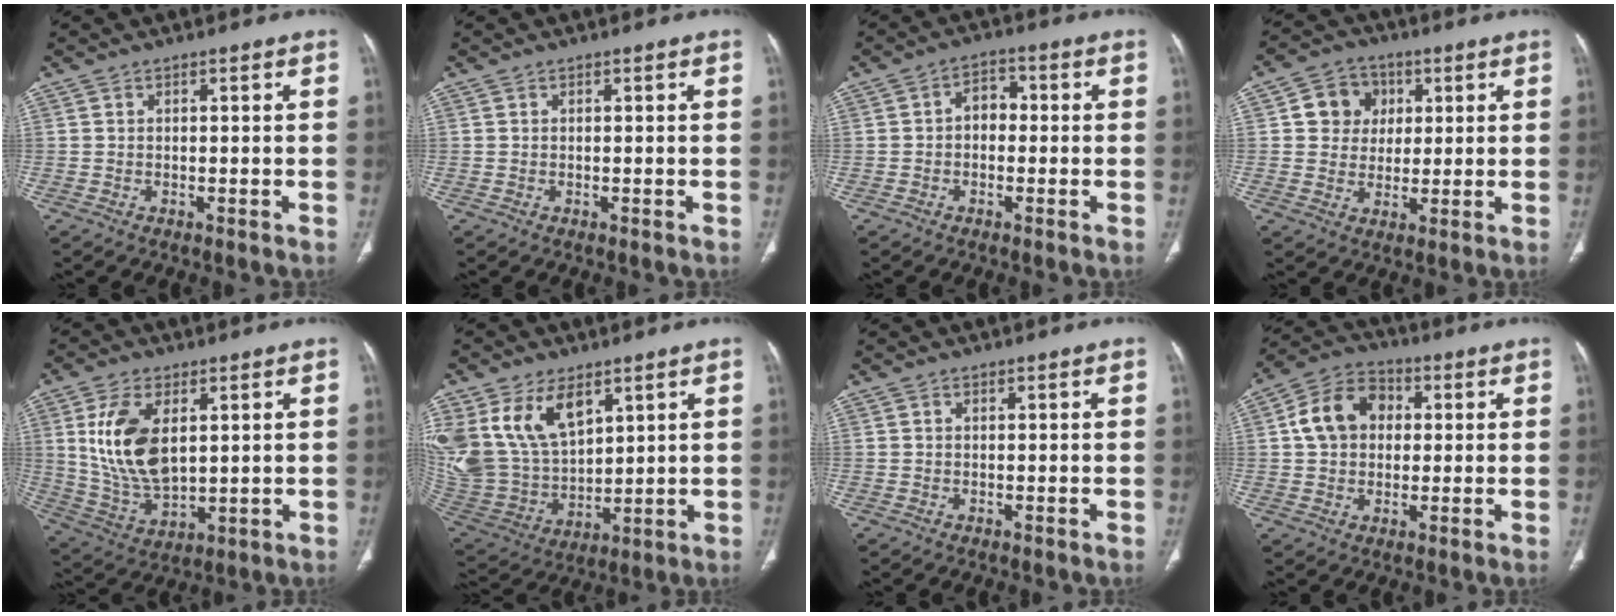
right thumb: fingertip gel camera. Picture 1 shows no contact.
{"total": 0.0}
{"total": 4.2, "force": [-0.3, 3.1, 2.8], "torque": [-0.026, 0.017, -0.016]}
{"total": 8.3, "force": [2.2, 7.5, 2.9], "torque": [-0.006, 0.000, 0.033]}
{"total": 14.1, "force": [3.5, 7.8, 11.2], "torque": [-0.216, -0.018, 0.079]}
{"total": 18.2, "force": [8.5, 11.2, 11.5], "torque": [-0.217, -0.027, 0.185]}
{"total": 0.0}
{"total": 11.1, "force": [1.8, 8.7, 6.7], "torque": [-0.100, 0.019, 0.022]}